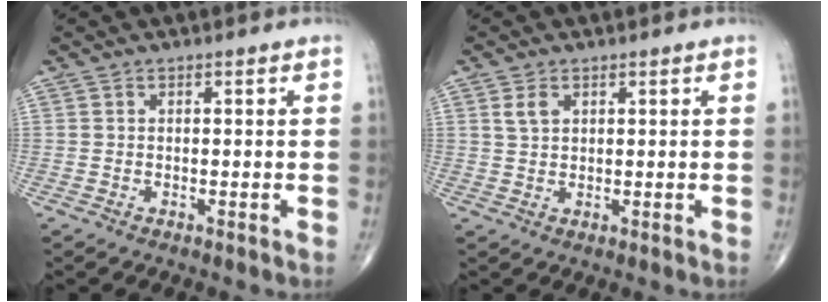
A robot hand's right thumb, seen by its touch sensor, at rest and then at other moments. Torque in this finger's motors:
{"motor_torque": [-0.45, 0.29, 0.11, -0.08, 0.02]}